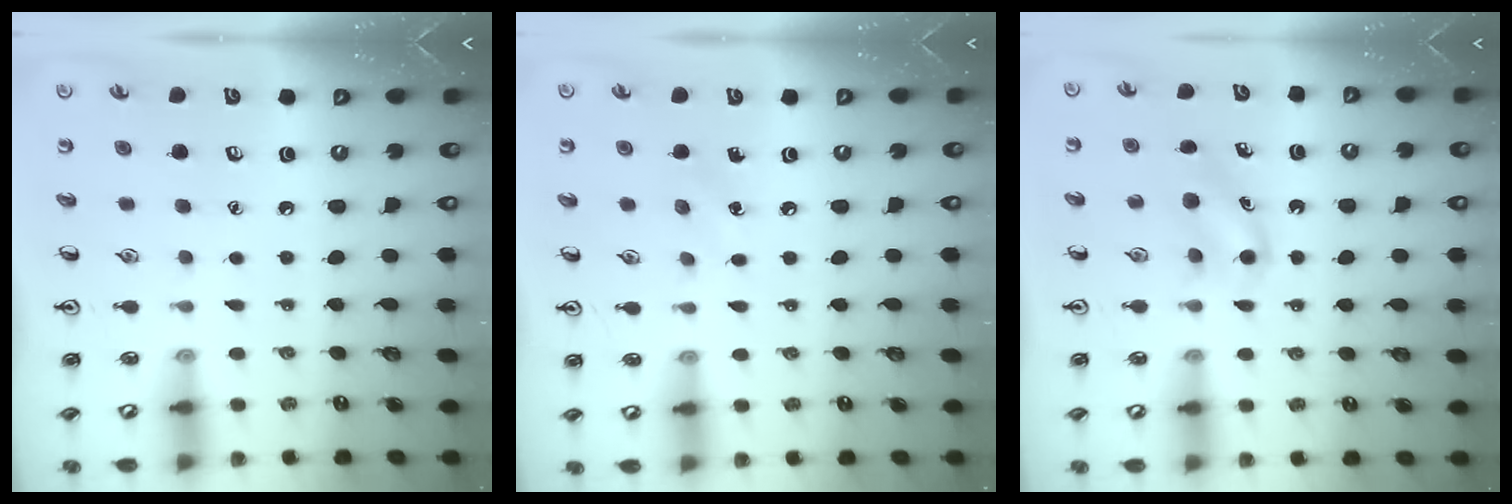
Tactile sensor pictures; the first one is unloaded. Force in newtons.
{"total": 5.7, "press": 5.5, "slide": 1.6}
{"total": 5.6, "press": 5.3, "slide": 1.7}